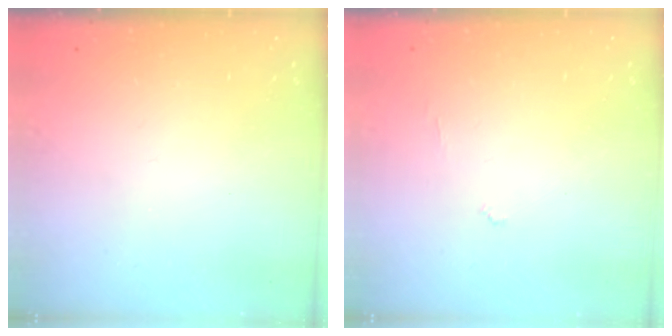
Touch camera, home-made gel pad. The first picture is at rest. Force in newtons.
{"total": 3.9, "press": 3.9, "slide": 0.3}